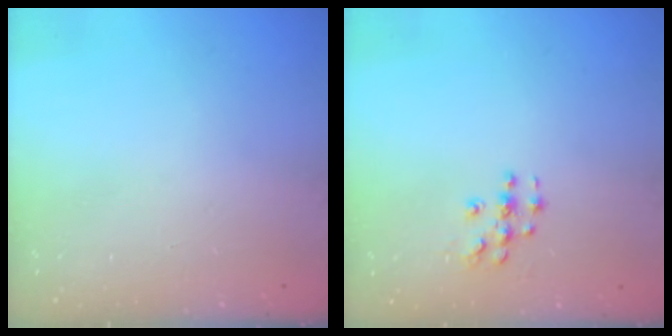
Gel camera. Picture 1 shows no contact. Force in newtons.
{"total": 5.4, "press": 5.4, "slide": 0.5}